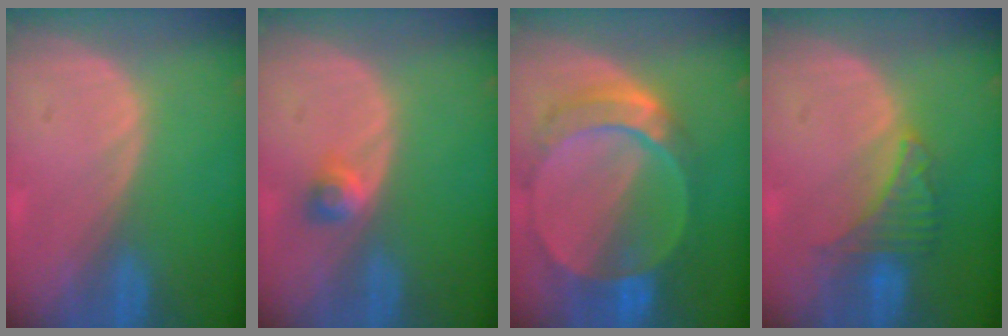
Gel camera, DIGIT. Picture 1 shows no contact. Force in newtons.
{"total": 2.6, "press": 2.2, "slide": 1.4}
{"total": 9.7, "press": 8.4, "slide": 4.9}
{"total": 5.0, "press": 5.0, "slide": 0.4}